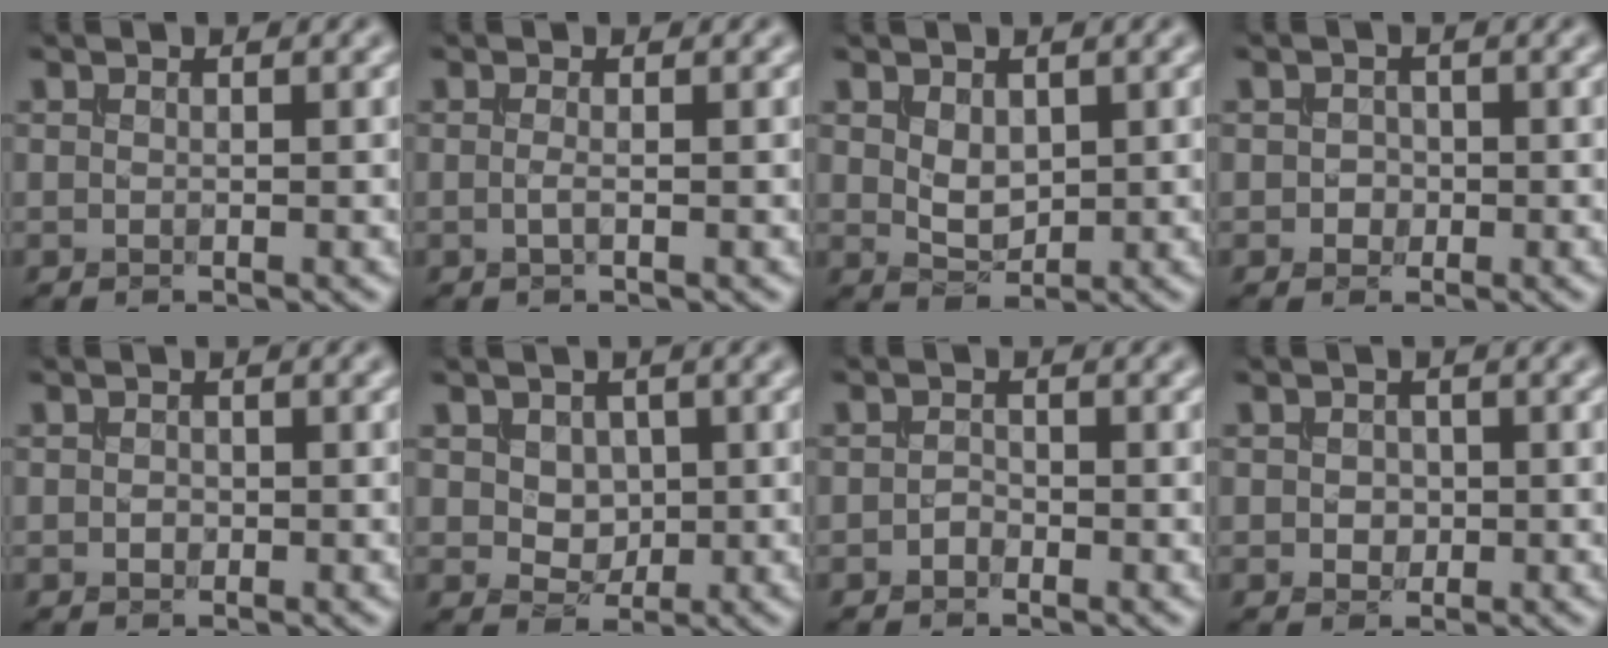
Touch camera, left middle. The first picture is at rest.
{"total": 0.6, "force": [-0.3, 0.0, 0.6], "torque": [-0.019, -0.001, -0.006]}
{"total": 2.1, "force": [0.5, 1.4, 1.5], "torque": [-0.030, -0.004, 0.013]}
{"total": 1.0, "force": [-0.2, 1.0, 0.3], "torque": [-0.004, -0.001, -0.006]}
{"total": 0.5, "force": [-0.2, 0.5, 0.3], "torque": [-0.006, -0.001, -0.005]}
{"total": 2.3, "force": [0.6, 1.8, 1.3], "torque": [-0.033, -0.006, 0.012]}
{"total": 0.8, "force": [-0.6, 0.5, 0.2], "torque": [-0.006, 0.000, -0.012]}
{"total": 1.2, "force": [-0.1, 1.0, 0.7], "torque": [-0.015, -0.001, -0.004]}